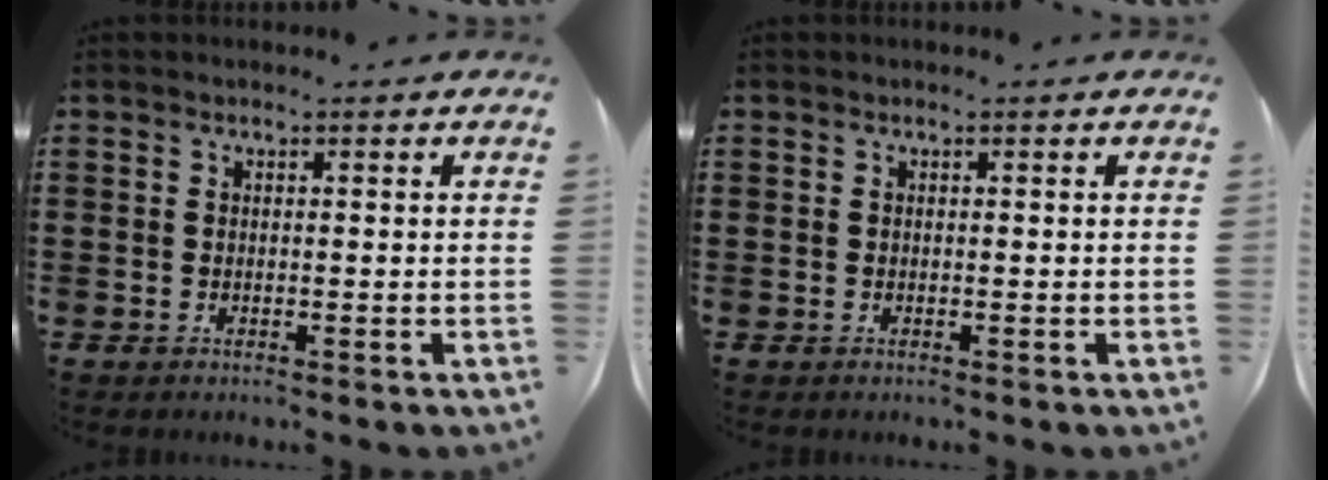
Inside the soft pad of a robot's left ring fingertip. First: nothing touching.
{"total": 0.0}